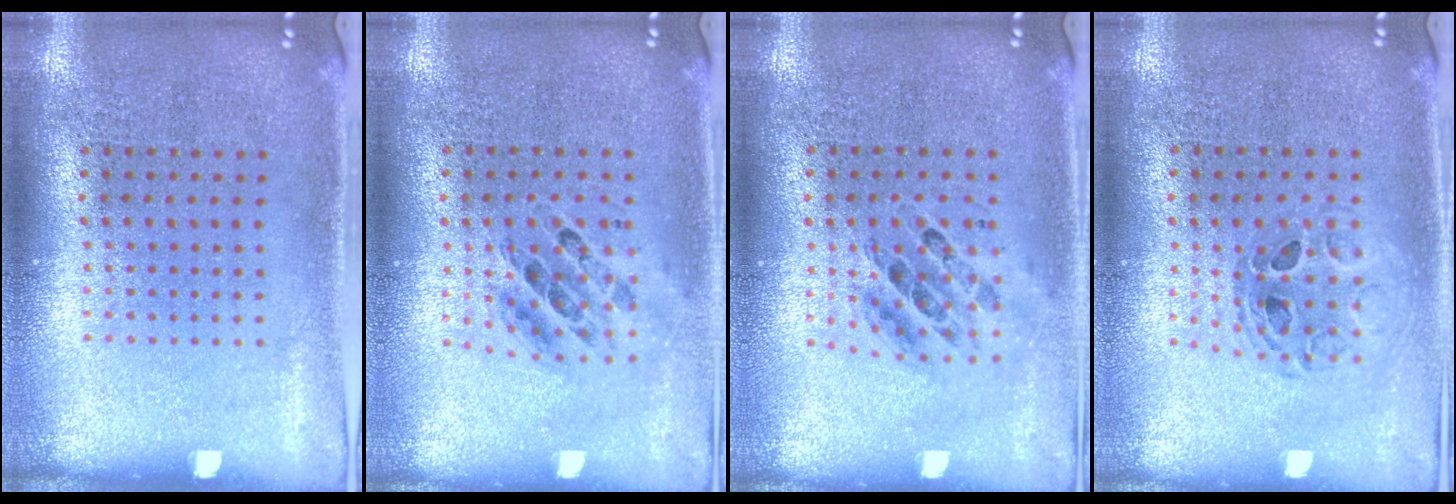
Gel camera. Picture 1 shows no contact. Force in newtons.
{"total": 0.7, "press": 0.7, "slide": 0.1}
{"total": 0.7, "press": 0.7, "slide": 0.1}
{"total": 0.9, "press": 0.9, "slide": 0.2}